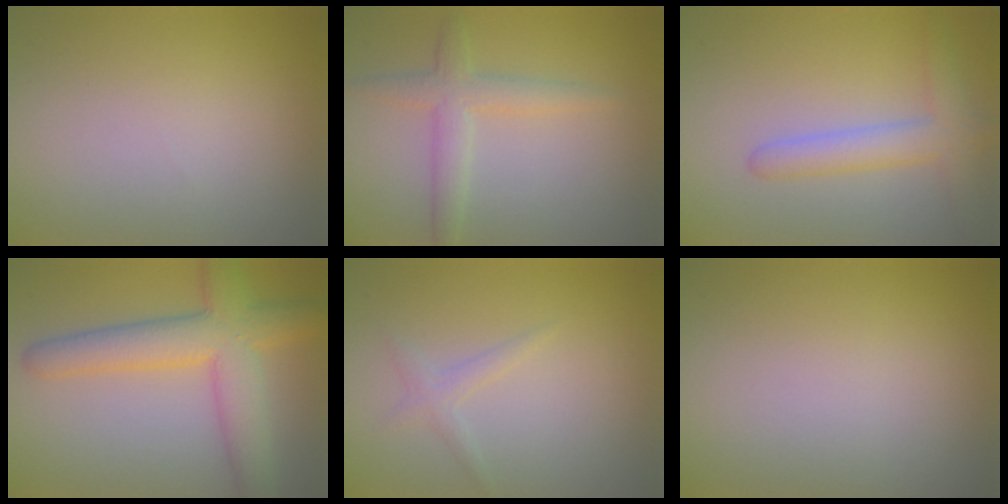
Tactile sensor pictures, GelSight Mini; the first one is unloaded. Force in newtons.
{"total": 3.1, "press": 3.1, "slide": 0.0}
{"total": 3.8, "press": 3.7, "slide": 0.2}
{"total": 7.4, "press": 7.4, "slide": 0.5}
{"total": 1.3, "press": 1.3, "slide": 0.1}
{"total": 0.0}